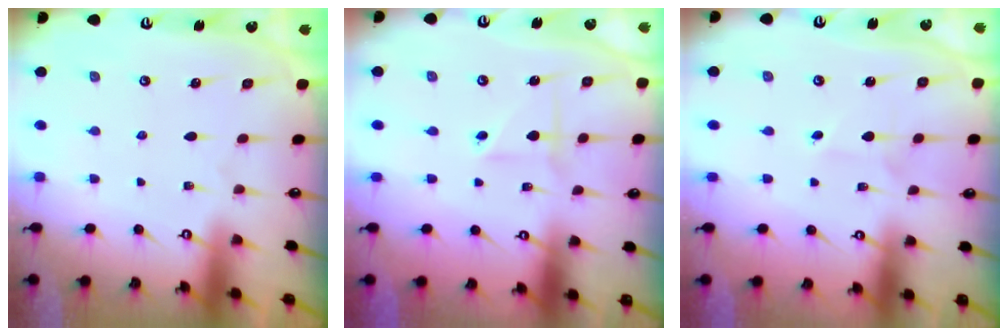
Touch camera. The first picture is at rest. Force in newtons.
{"total": 3.0, "press": 2.9, "slide": 0.7}
{"total": 1.6, "press": 1.5, "slide": 0.1}